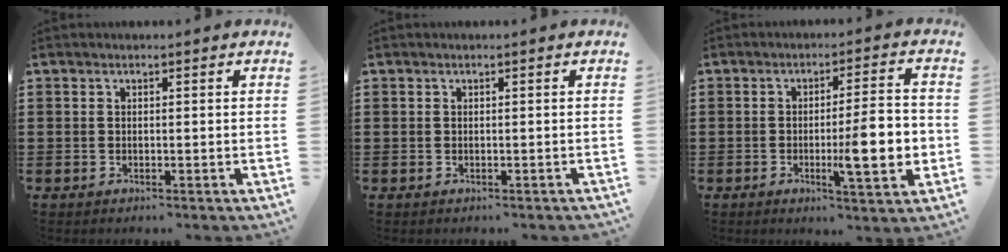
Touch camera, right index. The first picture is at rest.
{"total": 0.6, "force": [-0.1, 0.6, 0.0], "torque": [-0.001, 0.004, -0.004]}
{"total": 10.2, "force": [-1.8, 2.0, 9.8], "torque": [-0.135, -0.008, -0.030]}